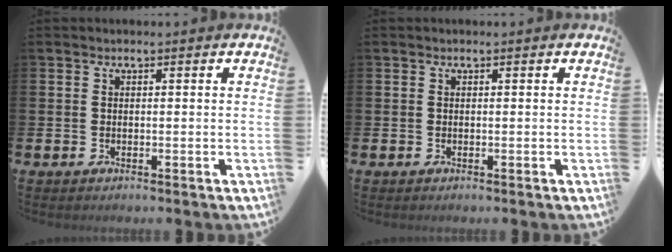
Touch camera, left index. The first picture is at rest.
{"total": 0.0}